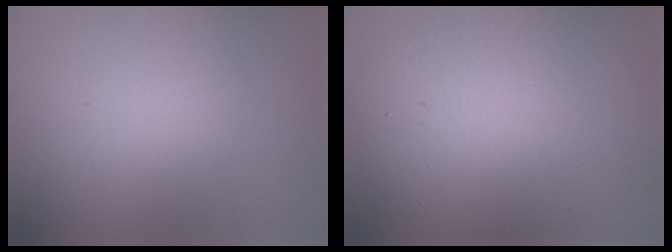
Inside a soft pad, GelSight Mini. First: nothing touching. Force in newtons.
{"total": 11.1, "press": 11.1, "slide": 0.8}